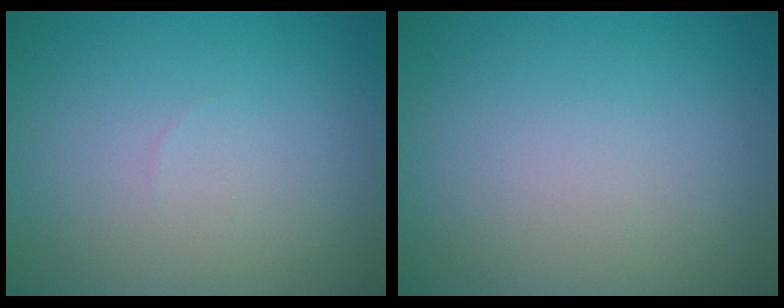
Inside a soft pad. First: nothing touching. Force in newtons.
{"total": 0.0}